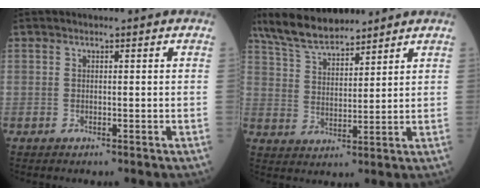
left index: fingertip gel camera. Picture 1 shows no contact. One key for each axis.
{"total": 9.2, "fx": 8.1, "fy": 2.3, "fz": 3.9, "tx": -0.082, "ty": 0.013, "tz": 0.155}